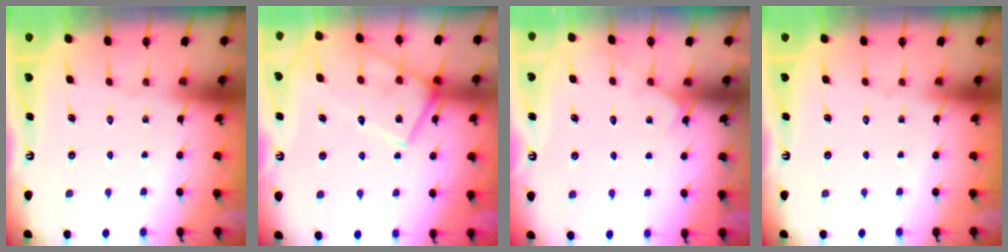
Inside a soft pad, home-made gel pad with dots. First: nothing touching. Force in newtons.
{"total": 15.5, "press": 15.5, "slide": 1.1}
{"total": 5.0, "press": 5.0, "slide": 0.3}
{"total": 0.0}